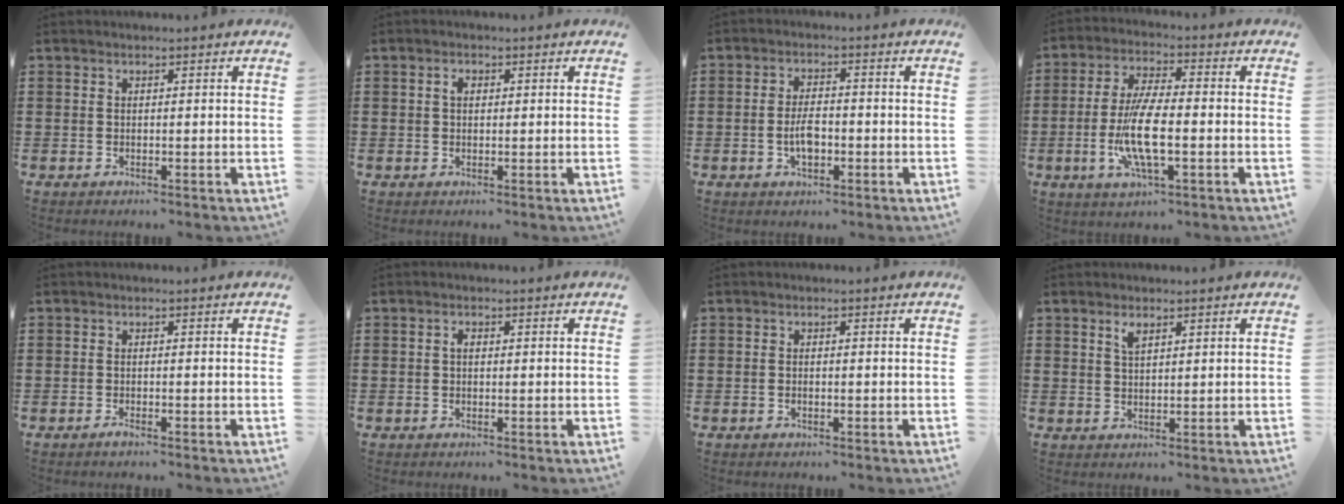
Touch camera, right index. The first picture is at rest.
{"total": 1.5, "force": [0.3, 1.0, 1.1], "torque": [-0.024, 0.009, 0.005]}
{"total": 4.3, "force": [-1.1, 1.9, 3.8], "torque": [-0.075, 0.001, -0.020]}
{"total": 9.4, "force": [-2.3, 2.7, 8.7], "torque": [-0.190, -0.013, -0.048]}
{"total": 0.8, "force": [-0.7, 0.0, 0.5], "torque": [-0.010, -0.005, -0.012]}
{"total": 1.1, "force": [0.0, 0.6, 0.9], "torque": [-0.019, 0.004, -0.001]}
{"total": 0.6, "force": [-0.3, 0.2, 0.4], "torque": [-0.010, -0.003, -0.004]}
{"total": 1.9, "force": [1.2, 0.8, 1.3], "torque": [-0.029, 0.002, 0.022]}